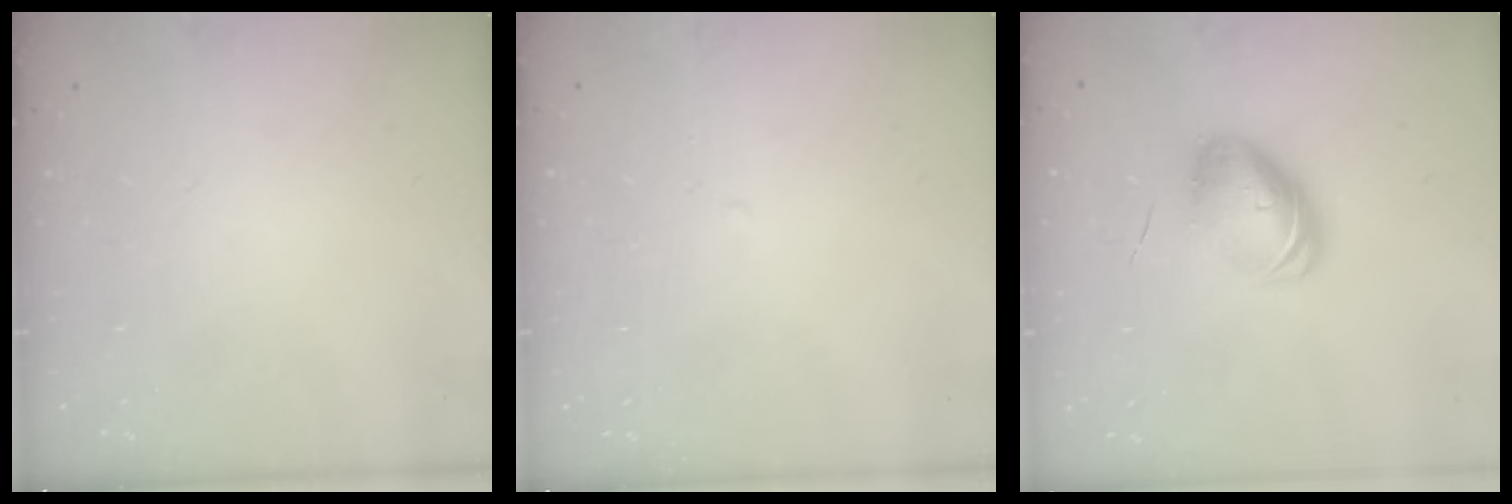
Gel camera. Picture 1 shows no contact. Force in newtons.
{"total": 1.8, "press": 1.8, "slide": 0.3}
{"total": 9.1, "press": 8.8, "slide": 2.0}